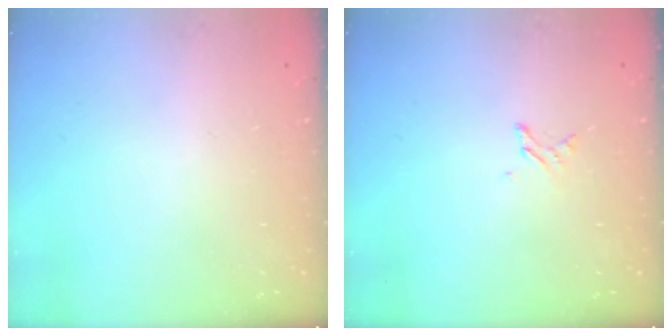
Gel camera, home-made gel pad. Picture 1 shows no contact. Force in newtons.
{"total": 2.2, "press": 2.2, "slide": 0.3}